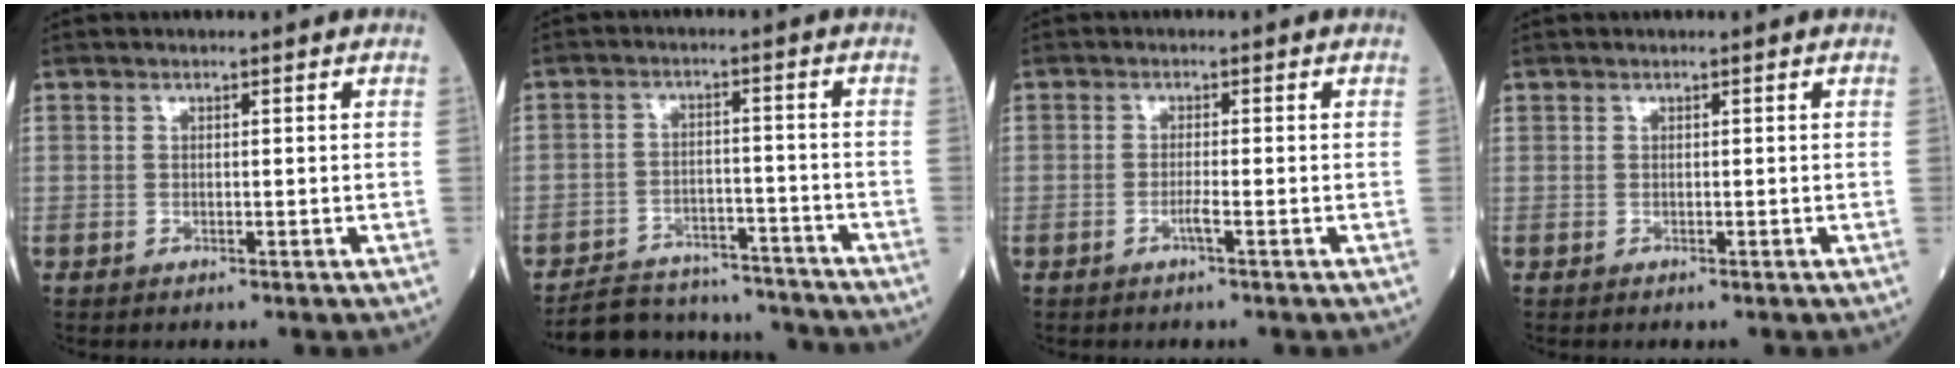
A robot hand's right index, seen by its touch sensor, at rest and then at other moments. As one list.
[{"total": 12.1, "force": [-11.4, 3.7, 1.5], "torque": [-0.016, 0.020, -0.166]}, {"total": 1.4, "force": [-0.7, -0.3, 1.2], "torque": [-0.026, -0.002, -0.015]}, {"total": 0.0}]